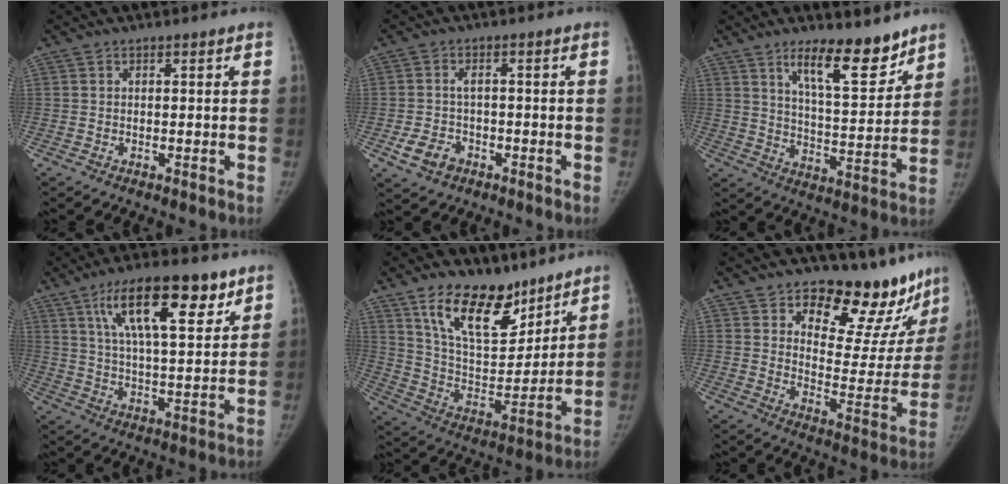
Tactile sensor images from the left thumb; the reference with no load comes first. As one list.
[{"total": 5.2, "force": [-2.4, 3.8, 2.6], "torque": [-0.044, 0.014, -0.035]}, {"total": 12.3, "force": [8.8, 3.5, 7.8], "torque": [-0.096, -0.072, 0.151]}, {"total": 17.7, "force": [9.5, 6.1, 13.5], "torque": [-0.194, -0.029, 0.162]}, {"total": 18.2, "force": [12.3, 9.0, 9.9], "torque": [-0.117, -0.075, 0.223]}, {"total": 20.6, "force": [16.0, 9.3, 9.2], "torque": [-0.056, -0.115, 0.207]}]